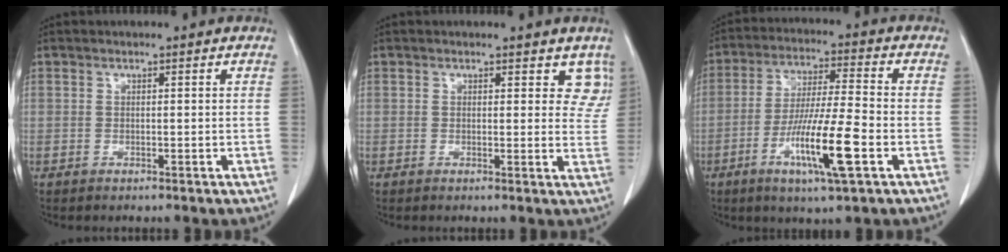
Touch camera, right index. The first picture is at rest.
{"total": 4.4, "force": [3.2, 2.6, 1.6], "torque": [0.021, -0.008, 0.025]}
{"total": 12.3, "force": [-4.8, 0.3, 11.4], "torque": [-0.210, -0.016, -0.087]}